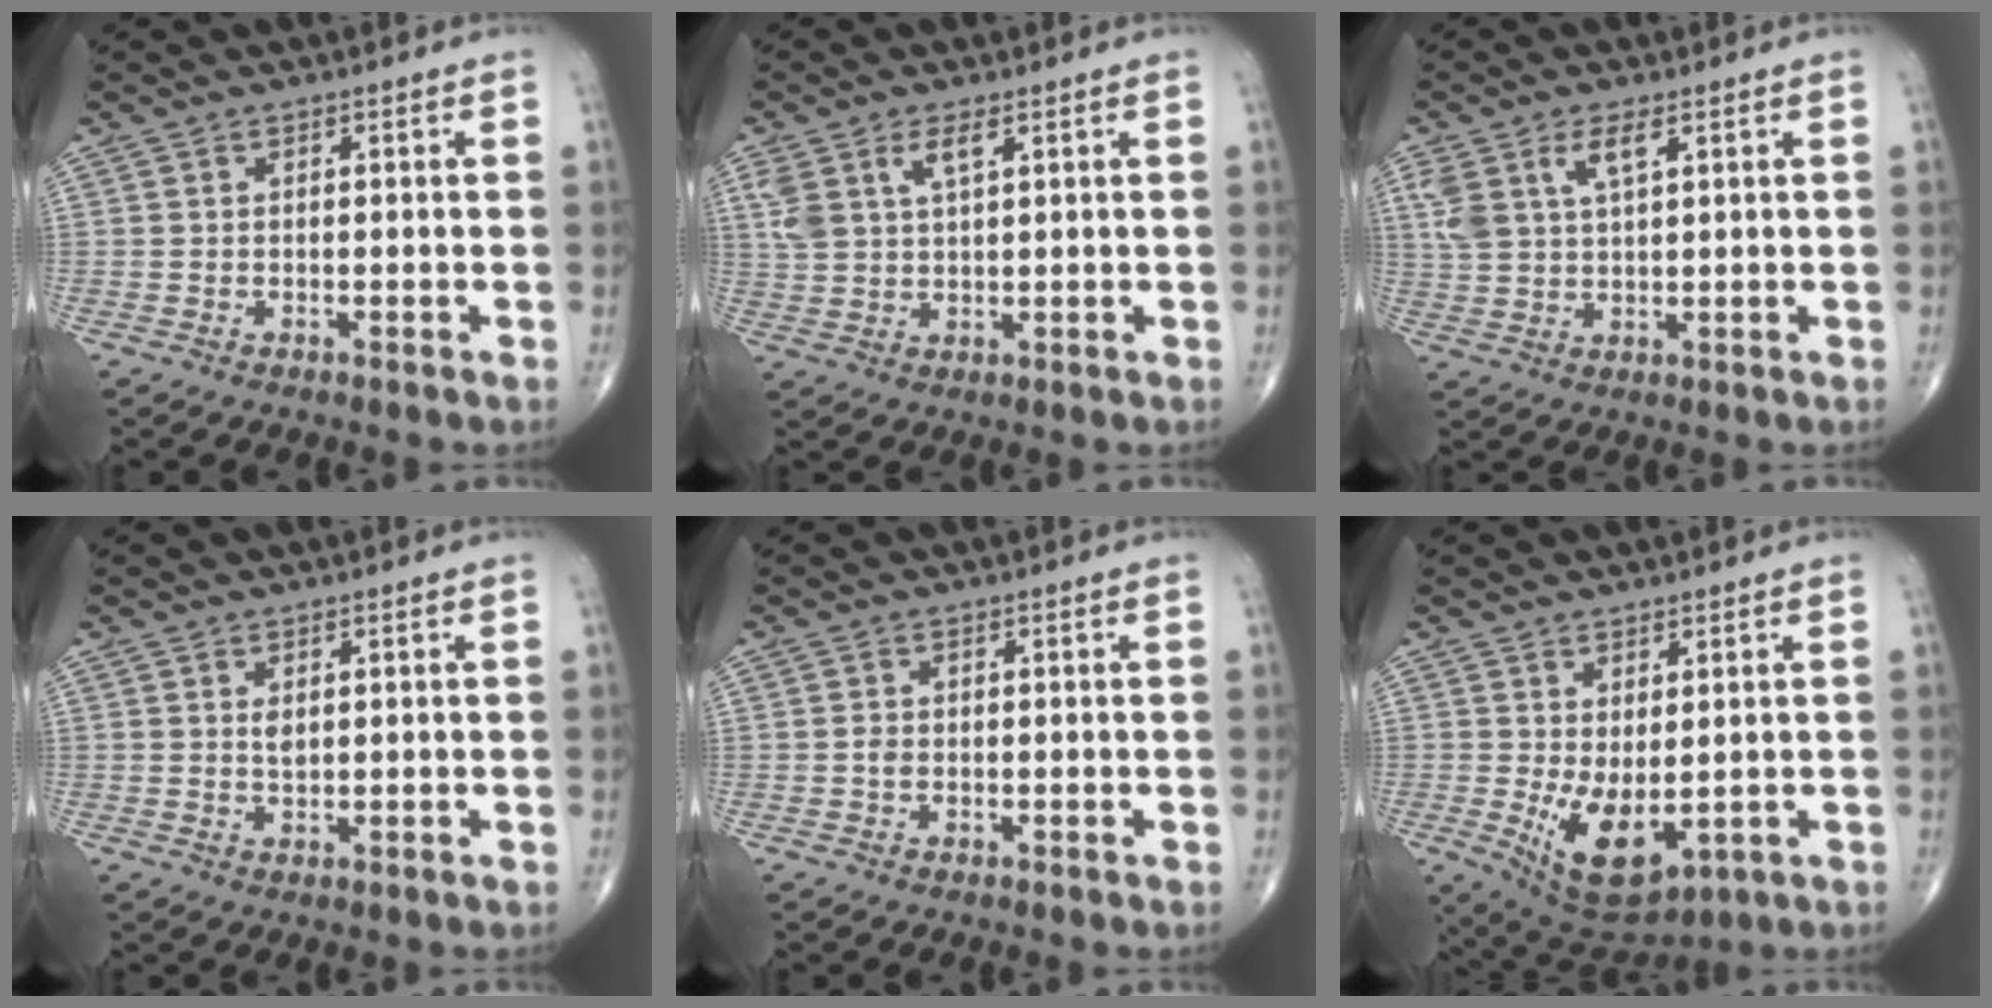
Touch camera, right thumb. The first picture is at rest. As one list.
[{"total": 5.9, "force": [2.8, 2.5, 4.6], "torque": [-0.098, -0.002, 0.062]}, {"total": 6.9, "force": [3.2, 3.0, 5.4], "torque": [-0.116, -0.003, 0.068]}, {"total": 1.6, "force": [0.5, 0.9, 1.3], "torque": [-0.019, -0.003, 0.010]}, {"total": 1.1, "force": [-0.2, 0.8, 0.7], "torque": [-0.009, 0.001, -0.005]}, {"total": 9.5, "force": [-1.0, 4.7, 8.2], "torque": [-0.128, -0.016, 0.008]}]